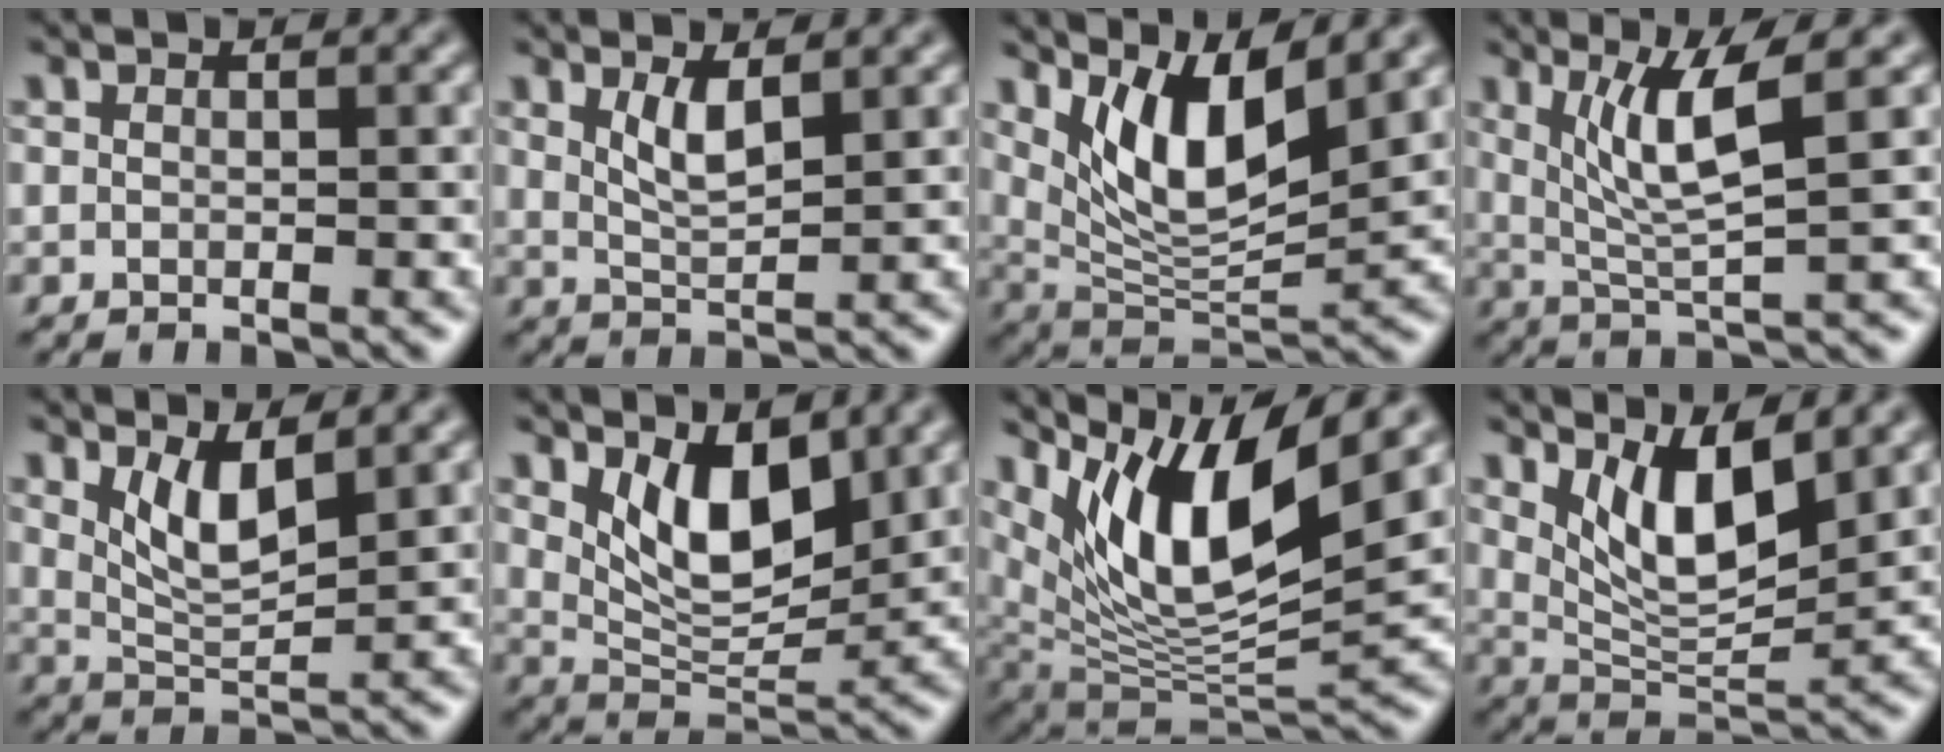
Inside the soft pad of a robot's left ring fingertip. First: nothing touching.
{"total": 2.6, "force": [1.3, 0.7, 2.1], "torque": [-0.042, -0.008, 0.029]}
{"total": 7.5, "force": [3.7, 2.5, 6.1], "torque": [-0.112, -0.020, 0.072]}
{"total": 5.5, "force": [2.0, 0.8, 5.1], "torque": [-0.101, -0.008, 0.043]}
{"total": 4.0, "force": [2.0, 1.2, 3.3], "torque": [-0.068, -0.012, 0.043]}
{"total": 6.1, "force": [2.7, 2.9, 4.7], "torque": [-0.088, -0.015, 0.049]}
{"total": 11.2, "force": [6.0, 3.6, 8.8], "torque": [-0.159, -0.004, 0.120]}
{"total": 6.4, "force": [2.9, 2.3, 5.2], "torque": [-0.096, -0.018, 0.058]}